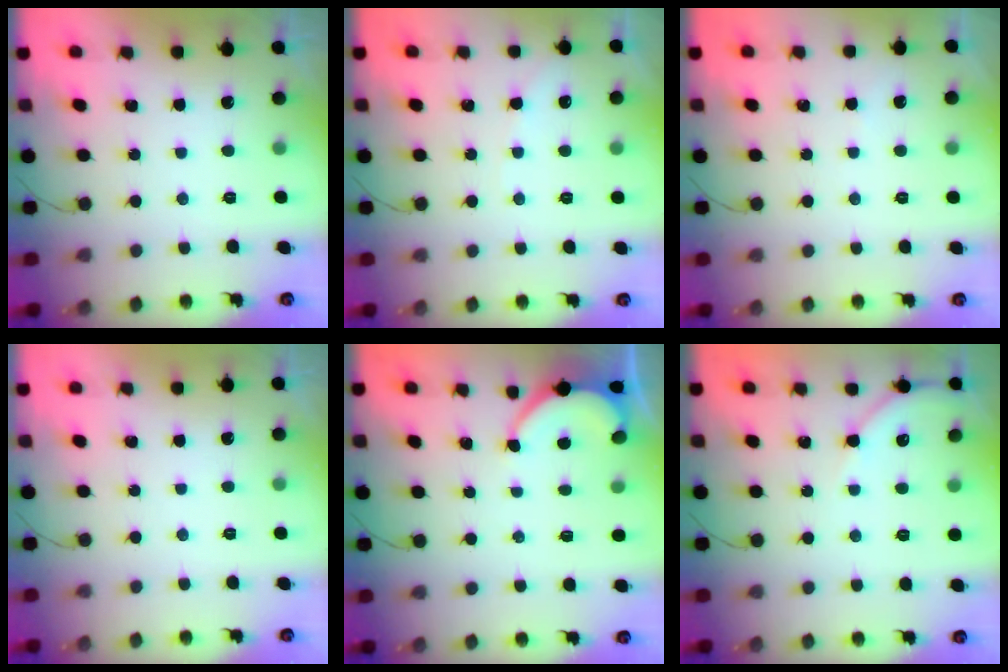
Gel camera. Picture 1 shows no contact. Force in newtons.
{"total": 3.5, "press": 3.5, "slide": 0.4}
{"total": 2.1, "press": 2.1, "slide": 0.3}
{"total": 0.0}
{"total": 4.3, "press": 4.2, "slide": 0.4}
{"total": 5.8, "press": 5.7, "slide": 0.7}